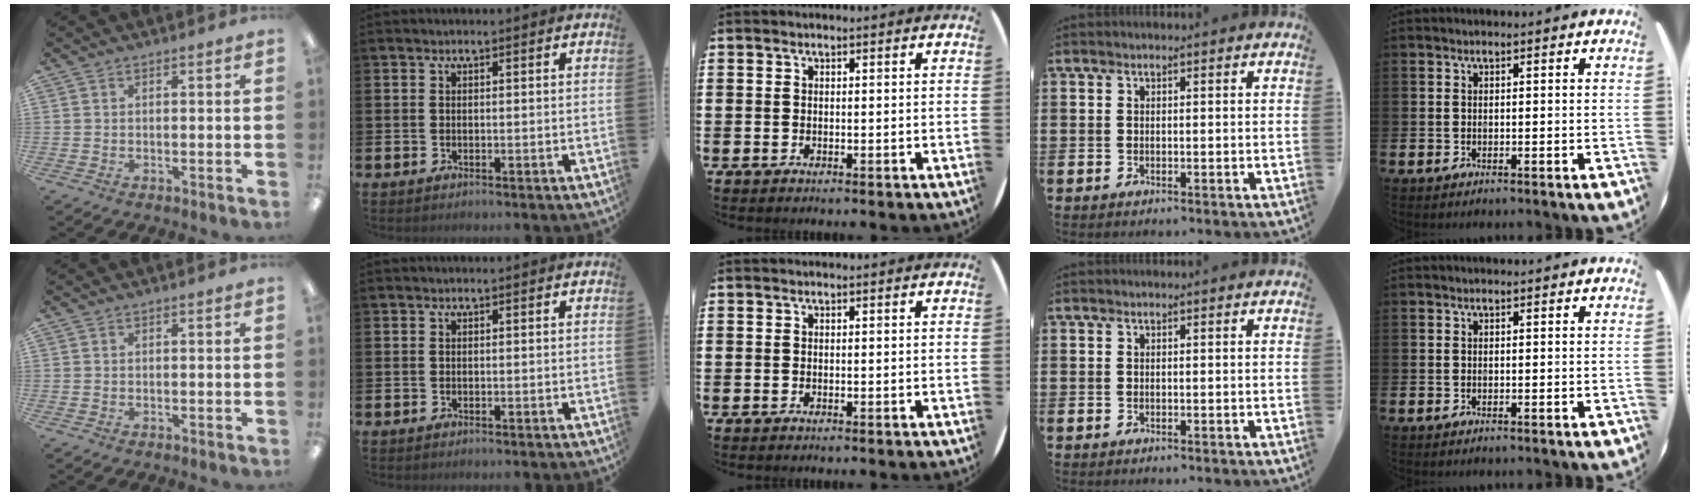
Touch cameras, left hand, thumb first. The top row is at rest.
{}